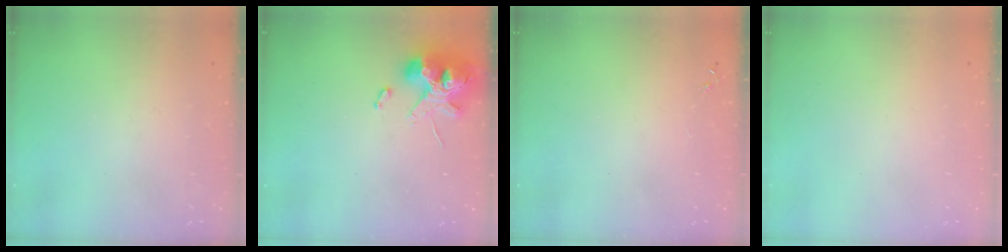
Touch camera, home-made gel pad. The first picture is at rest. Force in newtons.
{"total": 12.4, "press": 12.2, "slide": 1.8}
{"total": 0.0}
{"total": 0.0}